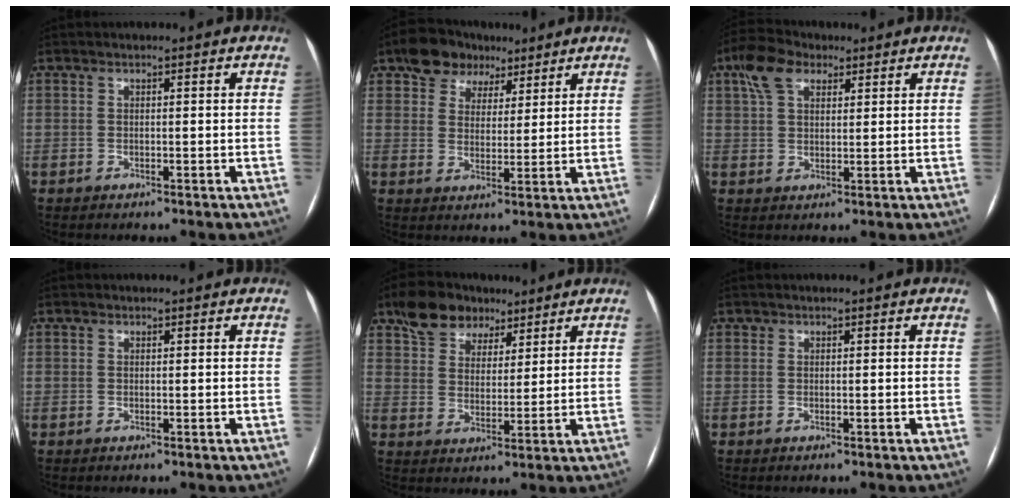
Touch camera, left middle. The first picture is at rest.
{"total": 7.8, "force": [5.1, 5.5, 2.1], "torque": [-0.035, 0.026, 0.086]}
{"total": 6.7, "force": [3.7, 3.8, 4.0], "torque": [-0.093, 0.029, 0.069]}
{"total": 0.0}
{"total": 8.9, "force": [6.2, 5.7, 2.6], "torque": [-0.046, 0.027, 0.111]}
{"total": 0.0}